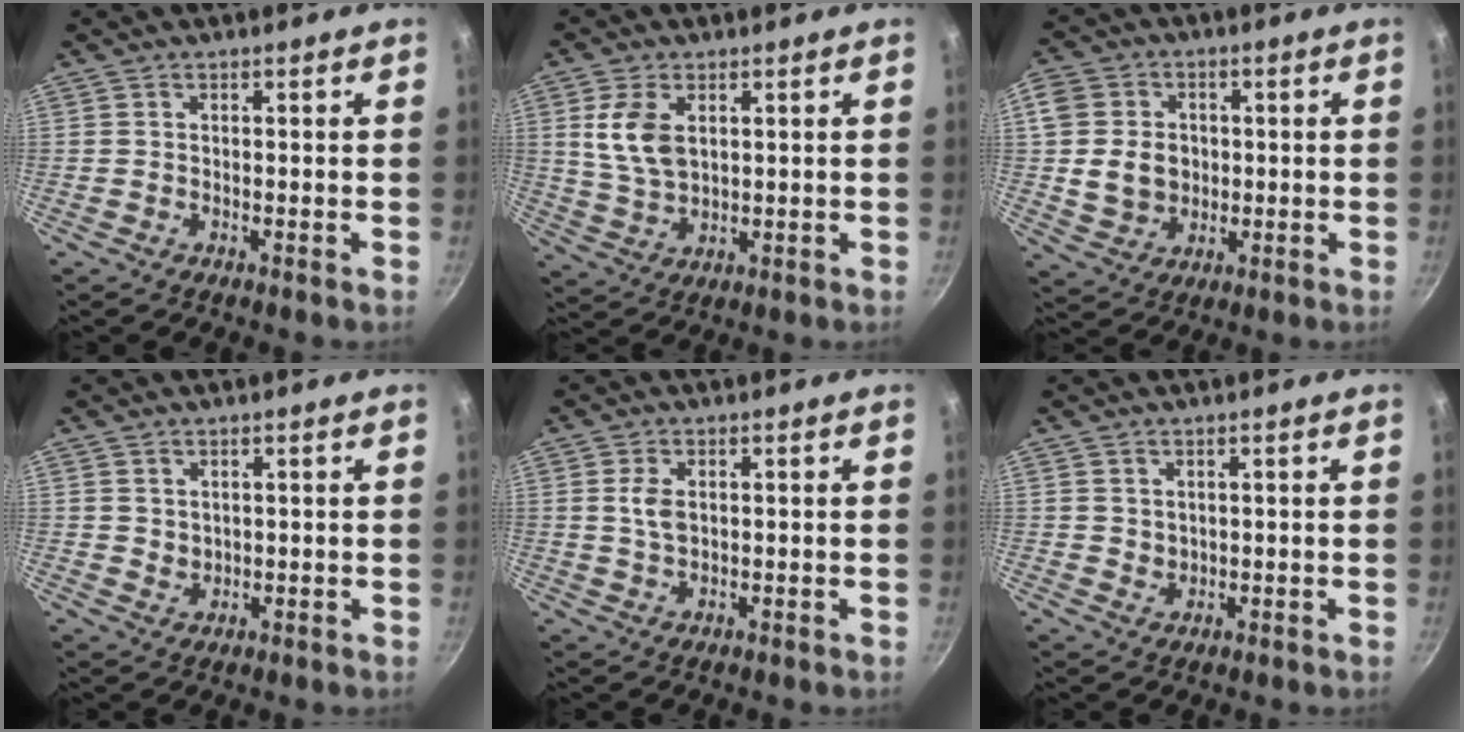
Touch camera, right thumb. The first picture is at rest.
{"total": 8.0, "force": [2.2, 4.8, 6.0], "torque": [-0.115, -0.014, 0.048]}
{"total": 10.1, "force": [0.0, 8.7, 5.1], "torque": [-0.078, 0.006, -0.003]}
{"total": 1.9, "force": [0.9, 1.5, 0.7], "torque": [-0.003, -0.008, 0.021]}
{"total": 3.4, "force": [0.8, 2.0, 2.7], "torque": [-0.047, -0.003, 0.016]}
{"total": 1.6, "force": [0.8, 1.3, 0.5], "torque": [-0.001, -0.006, 0.017]}